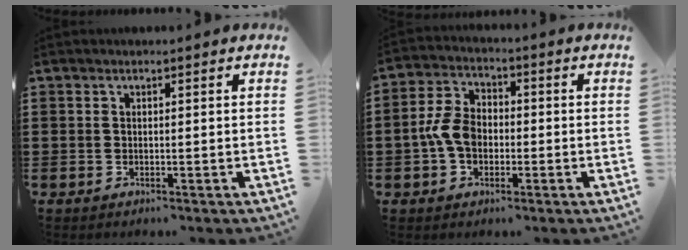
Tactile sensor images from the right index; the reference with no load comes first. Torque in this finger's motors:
{"motor_torque": [1.65, 0.11, 0.76, 0.17]}